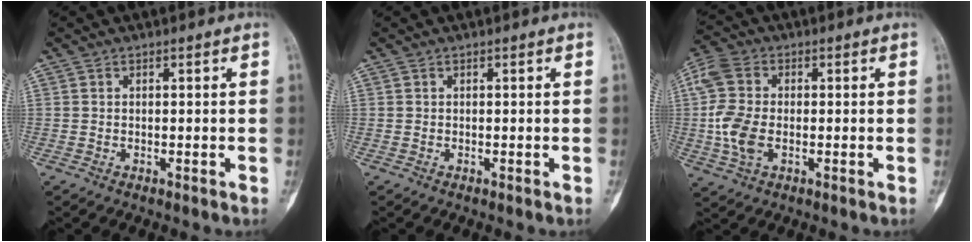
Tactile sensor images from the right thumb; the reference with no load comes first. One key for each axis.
{"total": 0.0}
{"total": 9.7, "fx": -0.7, "fy": 6.3, "fz": 7.4, "tx": -0.170, "ty": 0.007, "tz": -0.019}